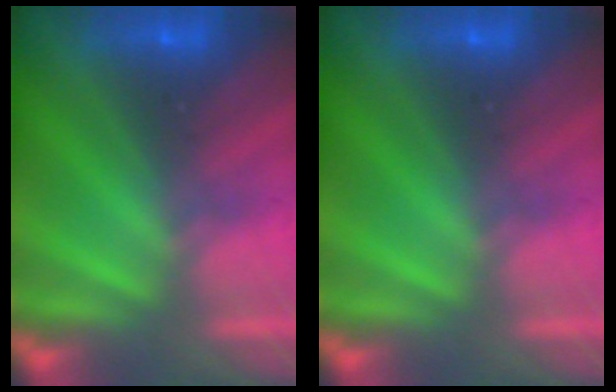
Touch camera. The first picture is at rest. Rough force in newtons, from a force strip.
{"total": 0.0}